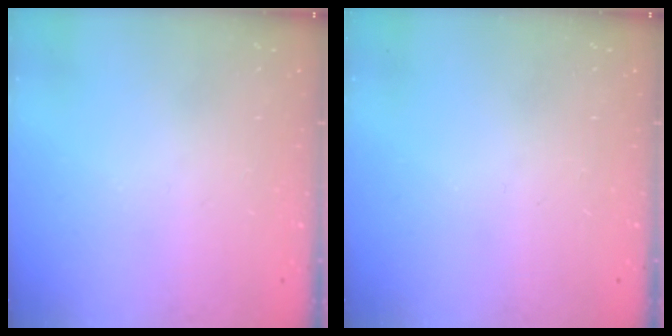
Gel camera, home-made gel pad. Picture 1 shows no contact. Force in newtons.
{"total": 0.0}